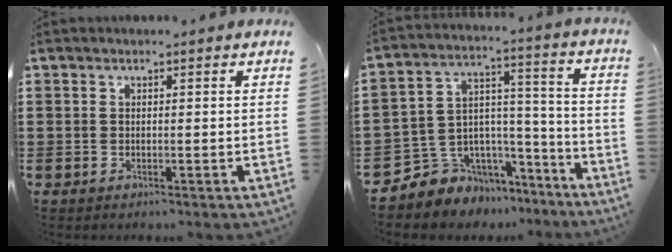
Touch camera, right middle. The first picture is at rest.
{"total": 6.3, "force": [-4.5, 4.3, -0.6], "torque": [-0.015, -0.002, -0.087]}